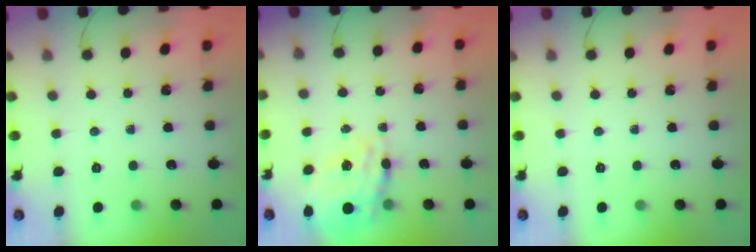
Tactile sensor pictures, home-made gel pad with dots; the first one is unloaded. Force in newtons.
{"total": 18.8, "press": 18.4, "slide": 4.0}
{"total": 0.0}